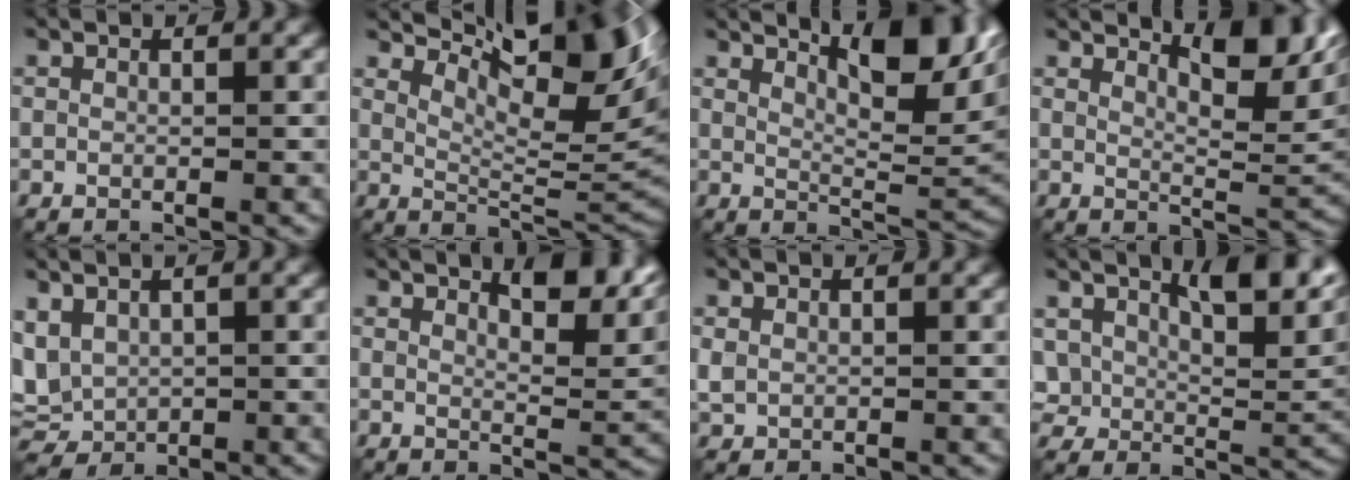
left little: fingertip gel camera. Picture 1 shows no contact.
{"total": 11.1, "force": [5.7, 3.5, 8.8], "torque": [-0.129, 0.004, 0.099]}
{"total": 9.7, "force": [4.8, 2.5, 8.0], "torque": [-0.115, 0.010, 0.080]}
{"total": 7.6, "force": [4.3, 1.9, 5.9], "torque": [-0.077, 0.005, 0.070]}
{"total": 4.2, "force": [0.8, 3.2, 2.5], "torque": [-0.061, -0.005, 0.021]}
{"total": 6.0, "force": [3.9, 1.8, 4.3], "torque": [-0.054, 0.002, 0.055]}
{"total": 1.1, "force": [0.1, 0.9, 0.5], "torque": [-0.014, -0.001, 0.005]}
{"total": 8.6, "force": [5.0, 4.3, 5.5], "torque": [-0.094, -0.003, 0.085]}